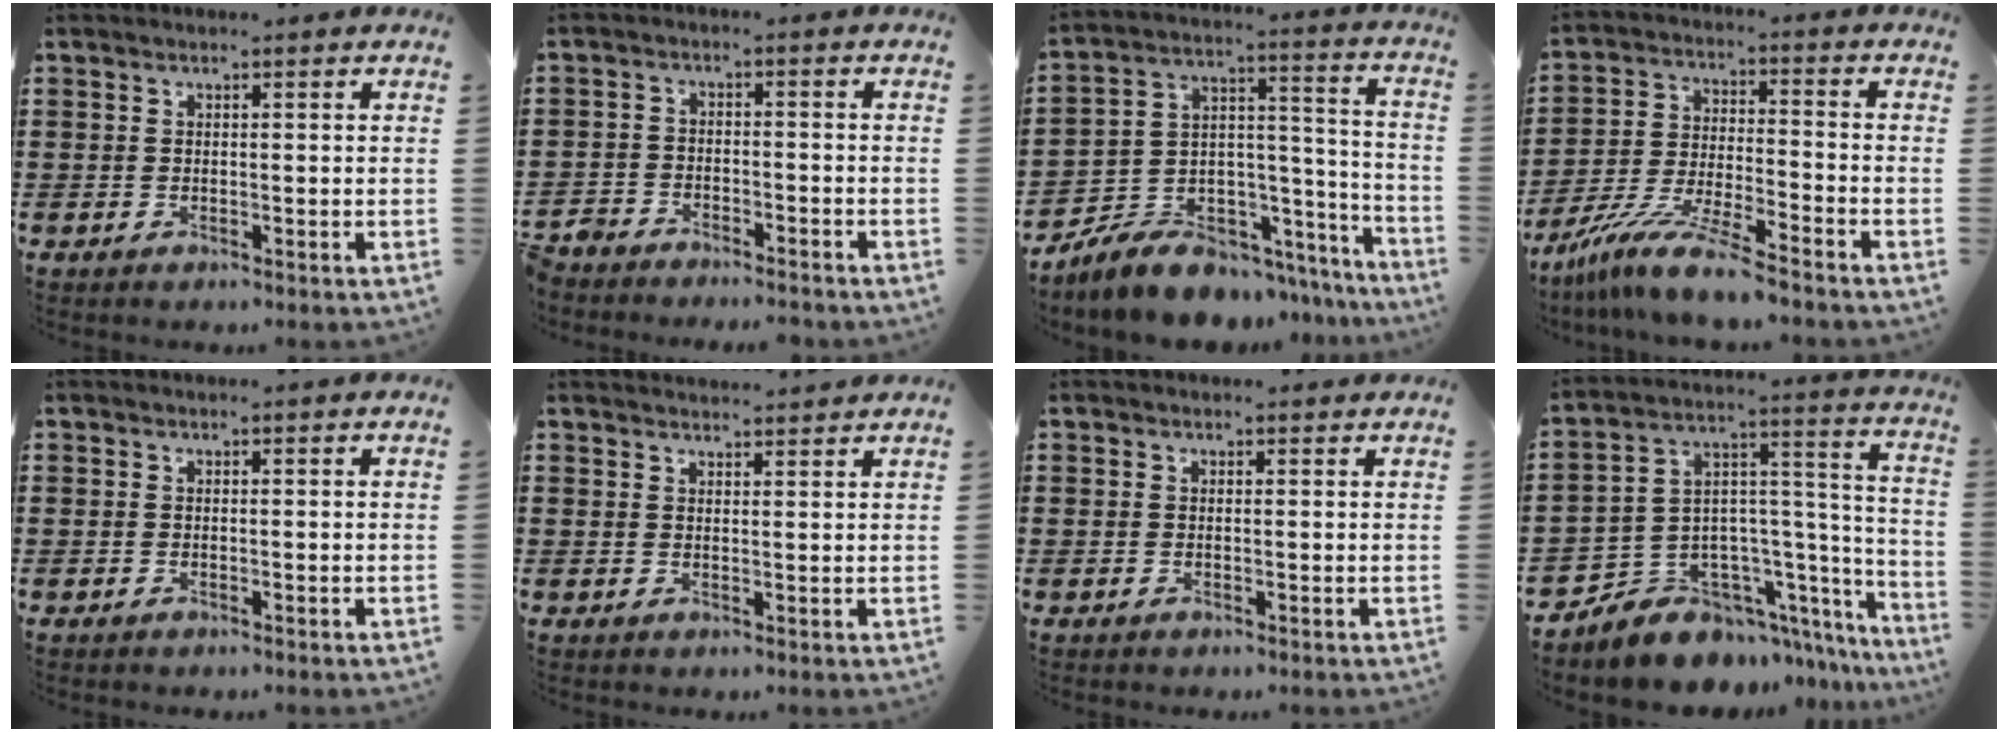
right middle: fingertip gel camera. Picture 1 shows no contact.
{"total": 3.9, "force": [-3.9, 0.5, -0.1], "torque": [-0.018, -0.003, -0.086]}
{"total": 7.2, "force": [-6.3, 3.2, 1.4], "torque": [-0.034, 0.002, -0.118]}
{"total": 9.9, "force": [-8.8, -0.3, 4.6], "torque": [-0.094, 0.001, -0.174]}
{"total": 0.0}
{"total": 2.3, "force": [2.3, -0.2, -0.3], "torque": [-0.001, -0.003, 0.044]}
{"total": 0.6, "force": [0.6, 0.1, 0.1], "torque": [0.003, -0.005, 0.010]}
{"total": 6.5, "force": [-5.1, 4.0, 0.0], "torque": [-0.023, -0.020, -0.094]}